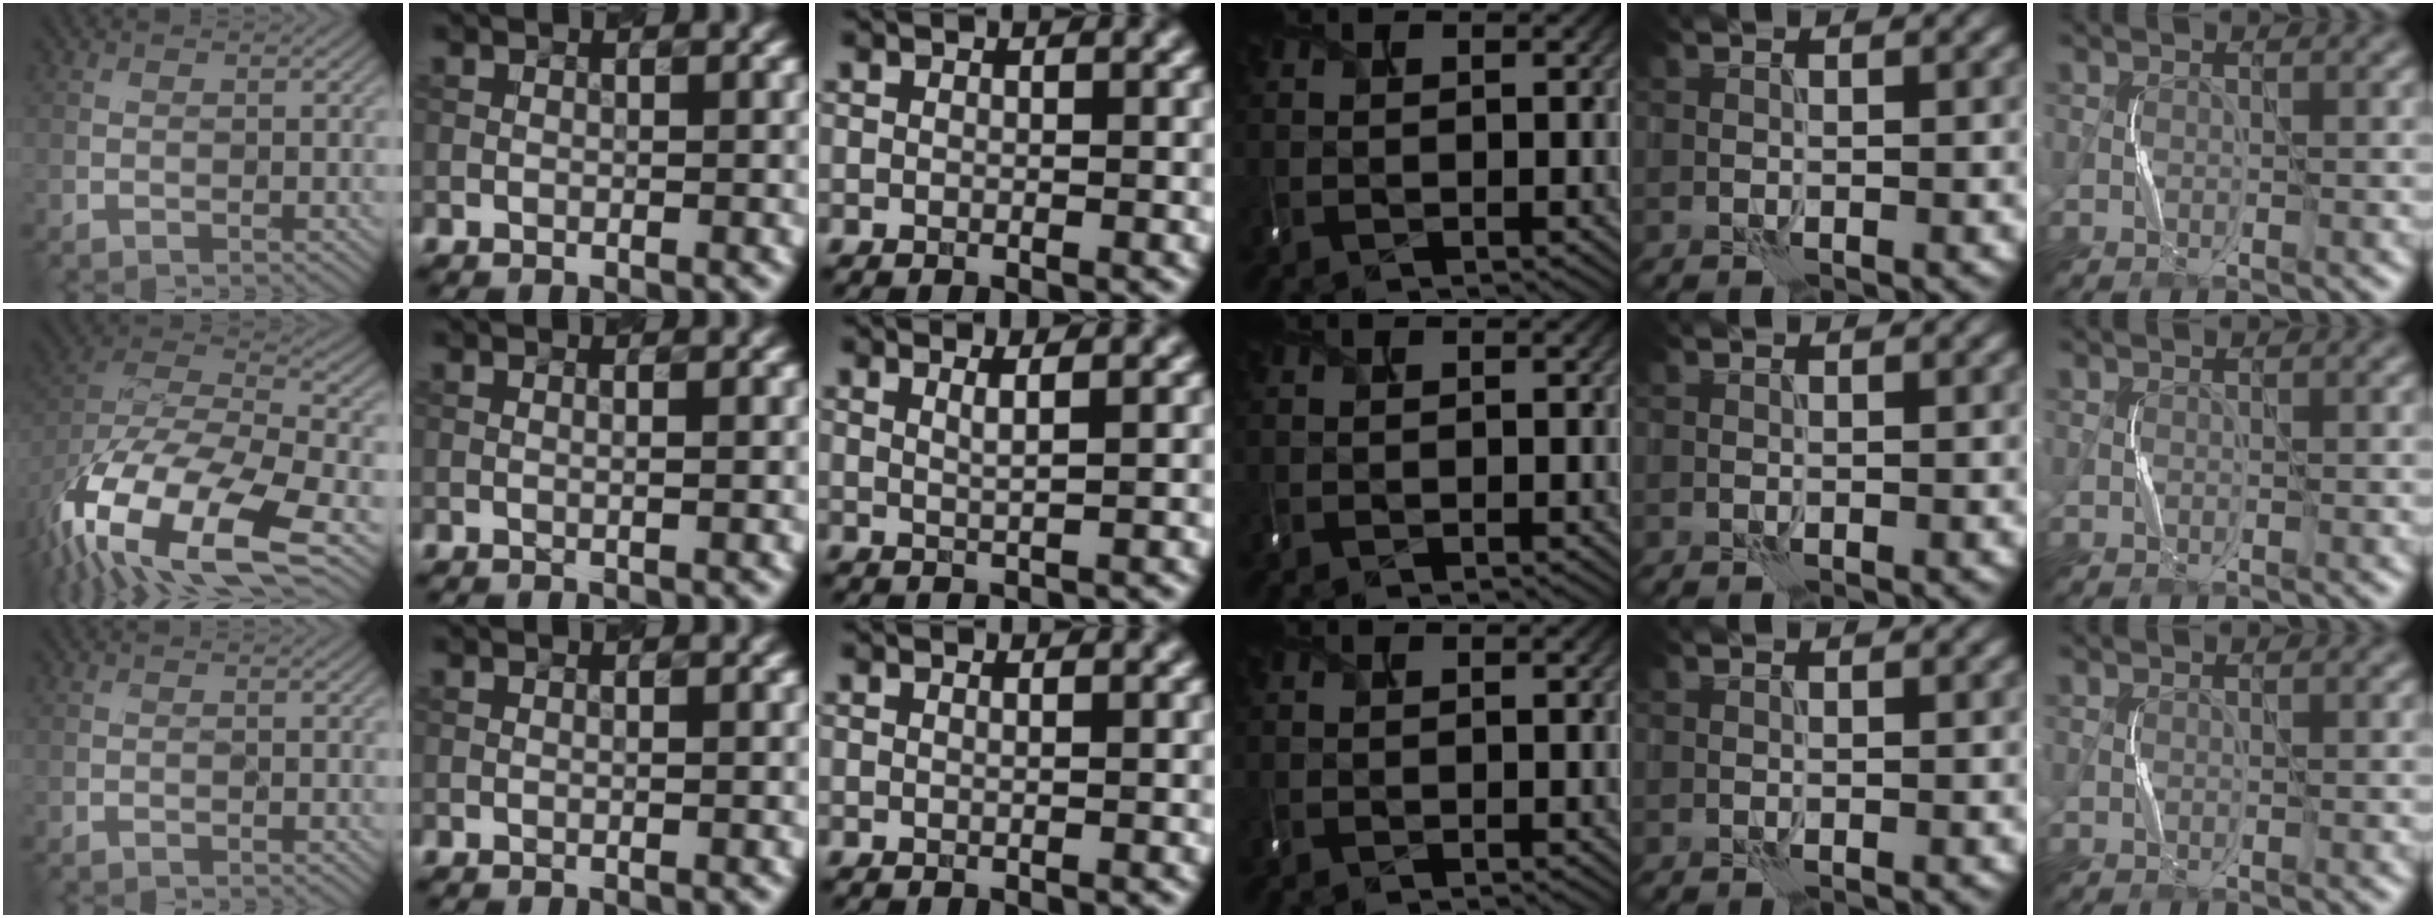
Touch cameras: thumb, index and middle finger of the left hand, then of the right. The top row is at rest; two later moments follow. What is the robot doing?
{"motion": "shake", "object": "tambourine"}